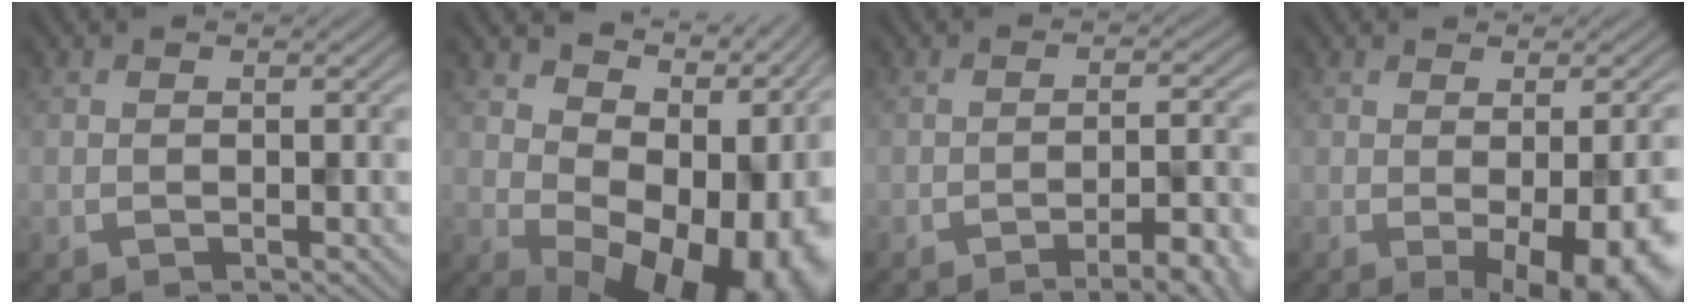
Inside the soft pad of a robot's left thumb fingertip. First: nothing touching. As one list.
[{"total": 16.6, "force": [1.2, 10.9, 12.5], "torque": [-0.141, -0.021, 0.068]}, {"total": 8.5, "force": [-5.5, 1.9, 6.2], "torque": [-0.084, 0.009, -0.069]}, {"total": 9.9, "force": [-2.9, 3.4, 8.8], "torque": [-0.106, -0.025, -0.018]}]